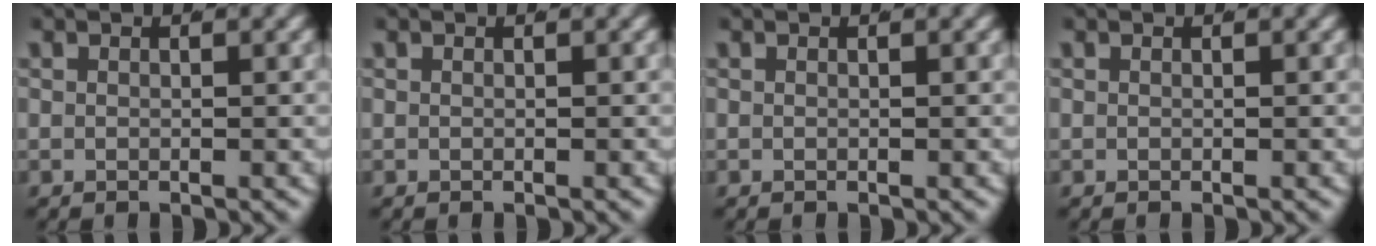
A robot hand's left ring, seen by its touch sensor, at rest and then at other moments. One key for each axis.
{"total": 0.0}
{"total": 0.0}
{"total": 0.0}